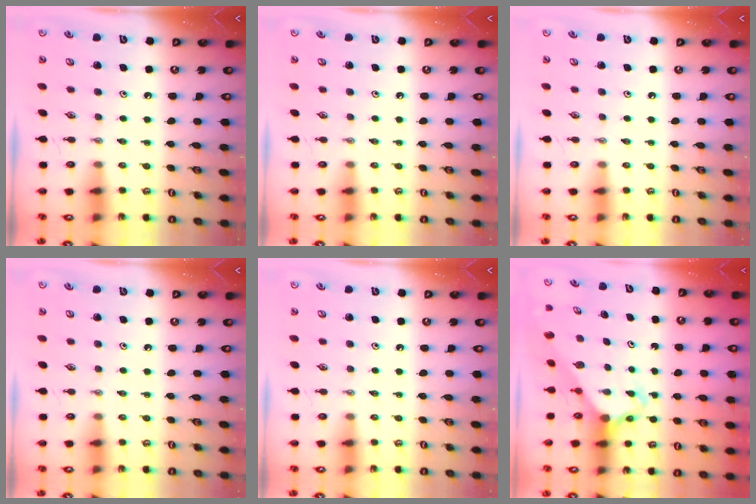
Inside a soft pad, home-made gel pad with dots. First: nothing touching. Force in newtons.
{"total": 0.0}
{"total": 0.0}
{"total": 0.0}
{"total": 0.0}
{"total": 3.2, "press": 3.2, "slide": 0.2}